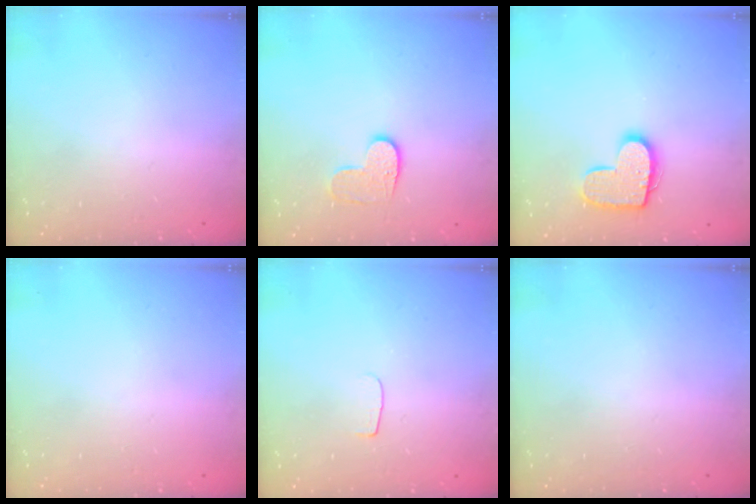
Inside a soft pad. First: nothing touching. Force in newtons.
{"total": 7.0, "press": 7.0, "slide": 0.2}
{"total": 12.4, "press": 12.4, "slide": 0.6}
{"total": 0.0}
{"total": 3.3, "press": 3.3, "slide": 0.3}
{"total": 0.0}